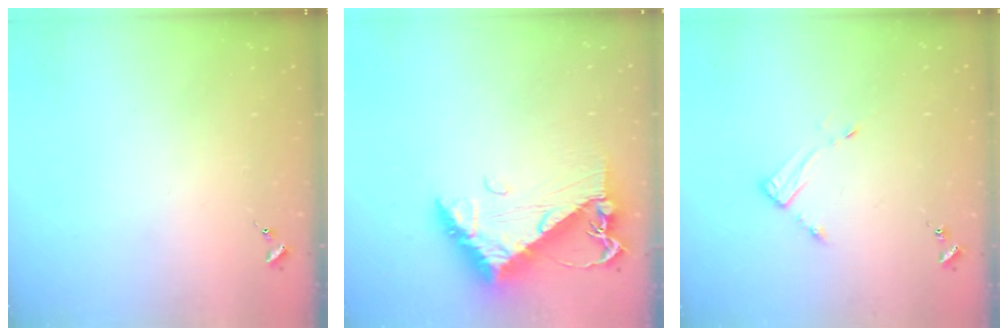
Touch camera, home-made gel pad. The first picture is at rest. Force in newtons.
{"total": 11.4, "press": 11.3, "slide": 1.4}
{"total": 3.2, "press": 3.2, "slide": 0.3}